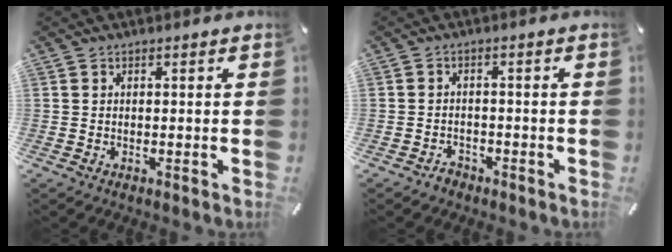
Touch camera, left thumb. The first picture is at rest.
{"total": 2.1, "force": [-1.5, 1.4, 0.5], "torque": [-0.010, 0.010, -0.034]}